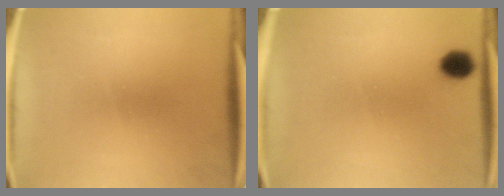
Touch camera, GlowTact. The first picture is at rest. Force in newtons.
{"total": 2.3}